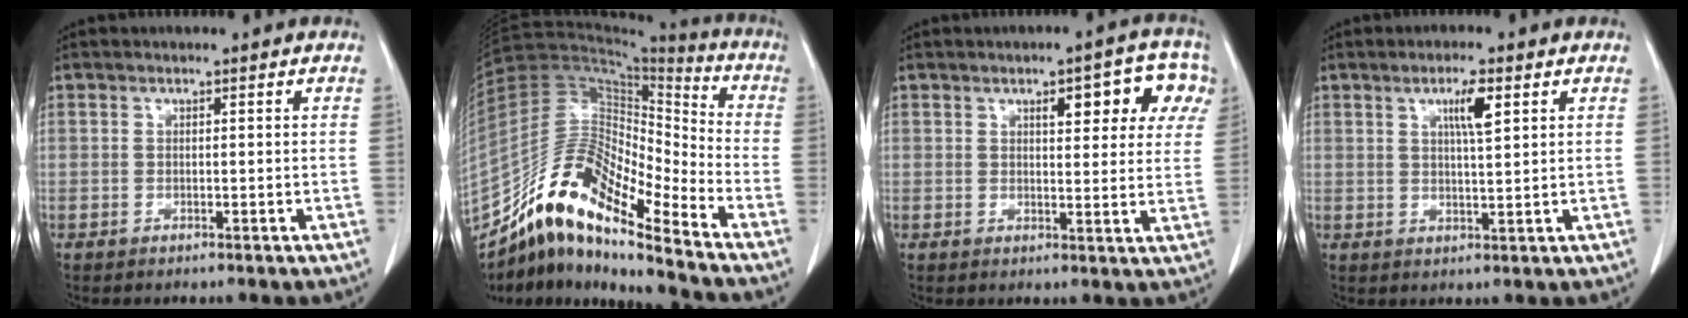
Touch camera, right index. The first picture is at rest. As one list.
[{"total": 15.7, "force": [-12.2, 2.7, 9.5], "torque": [-0.183, 0.043, -0.221]}, {"total": 9.4, "force": [4.3, 3.3, 7.7], "torque": [-0.081, 0.019, 0.048]}, {"total": 4.4, "force": [1.9, 0.4, 3.9], "torque": [-0.067, -0.001, 0.033]}]